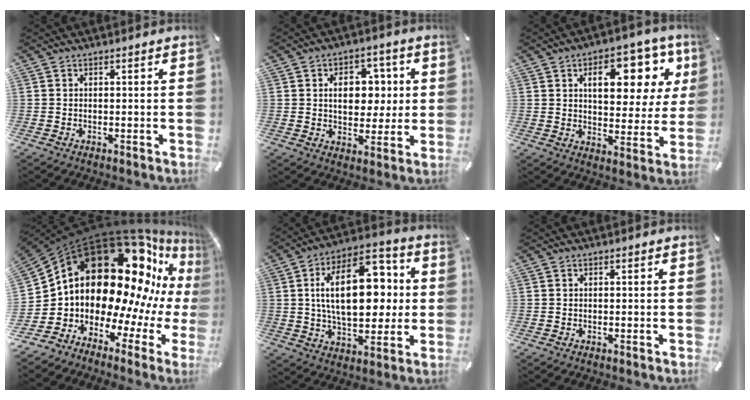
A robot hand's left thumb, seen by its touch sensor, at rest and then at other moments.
{"total": 10.6, "force": [1.9, 8.0, 6.8], "torque": [-0.092, -0.001, 0.029]}
{"total": 16.0, "force": [7.0, 8.9, 11.3], "torque": [-0.146, -0.028, 0.110]}
{"total": 24.9, "force": [9.5, 16.0, 16.5], "torque": [-0.235, -0.142, 0.205]}
{"total": 22.8, "force": [3.1, 13.0, 18.5], "torque": [-0.309, 0.005, 0.046]}
{"total": 0.0}